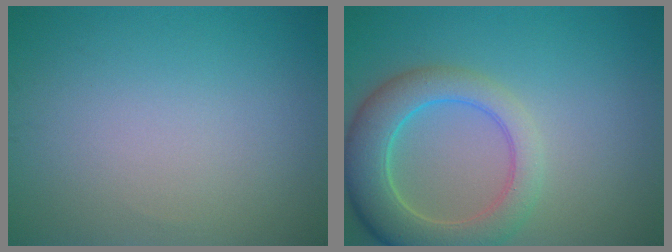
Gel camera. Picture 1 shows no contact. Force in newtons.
{"total": 6.5, "press": 6.5, "slide": 0.7}